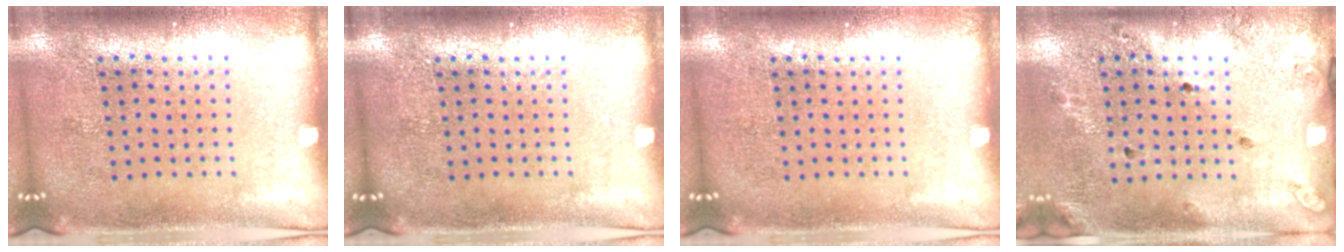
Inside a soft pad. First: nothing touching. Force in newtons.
{"total": 0.0}
{"total": 0.0}
{"total": 1.6, "press": 1.3, "slide": 0.9}